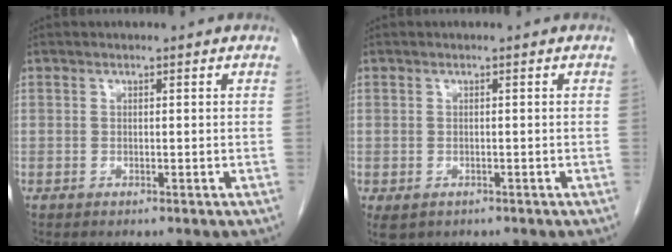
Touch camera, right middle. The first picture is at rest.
{"total": 2.7, "force": [-1.5, 2.0, 1.2], "torque": [-0.017, -0.004, -0.015]}